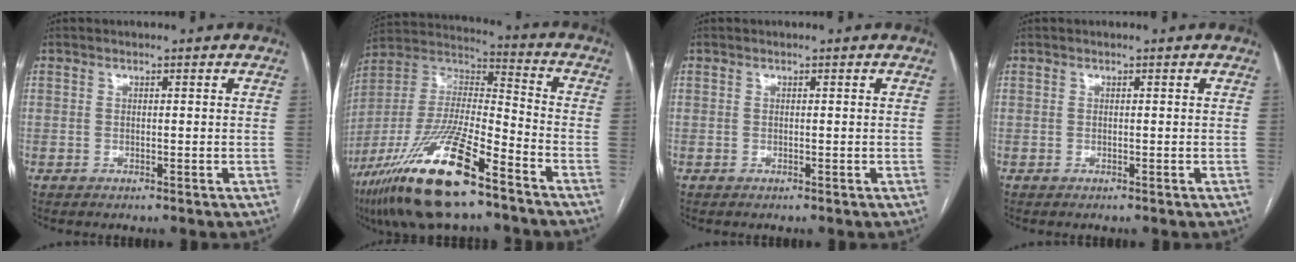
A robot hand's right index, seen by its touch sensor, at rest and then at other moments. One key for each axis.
{"total": 21.6, "fx": -13.6, "fy": 4.1, "fz": 16.4, "tx": -0.347, "ty": -0.033, "tz": -0.247}
{"total": 0.0}
{"total": 0.0}